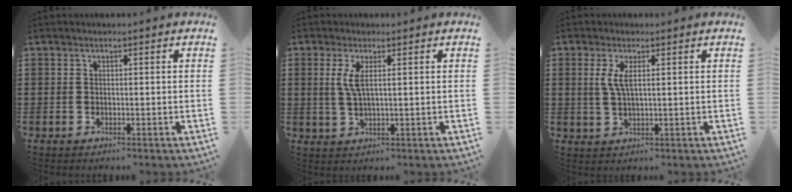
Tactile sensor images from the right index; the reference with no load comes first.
{"total": 3.2, "force": [1.0, 0.6, 2.9], "torque": [-0.068, 0.000, 0.014]}
{"total": 3.2, "force": [1.0, 0.7, 3.0], "torque": [-0.061, 0.004, 0.017]}